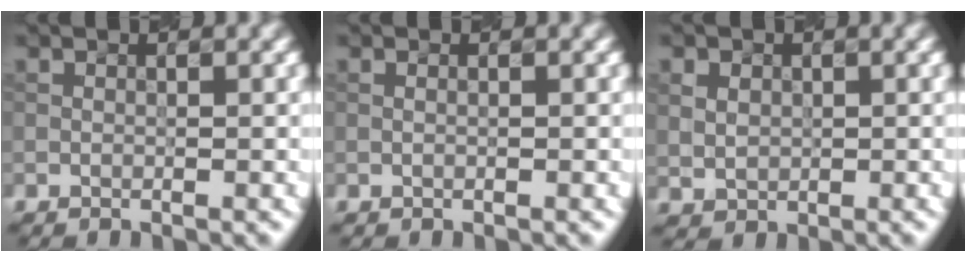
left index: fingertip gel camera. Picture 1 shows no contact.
{"total": 0.0}
{"total": 1.4, "force": [0.5, 1.3, 0.1], "torque": [-0.012, 0.004, 0.023]}